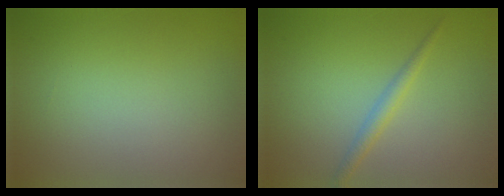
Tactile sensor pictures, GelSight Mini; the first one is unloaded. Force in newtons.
{"total": 1.5, "press": 1.5, "slide": 0.0}